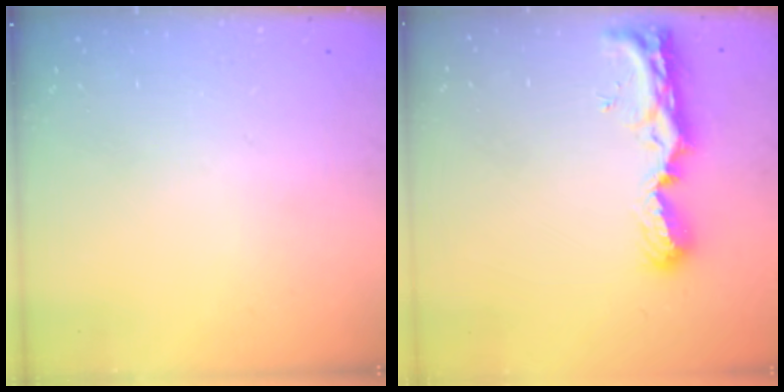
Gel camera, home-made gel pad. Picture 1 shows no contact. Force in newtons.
{"total": 9.4, "press": 9.3, "slide": 1.2}